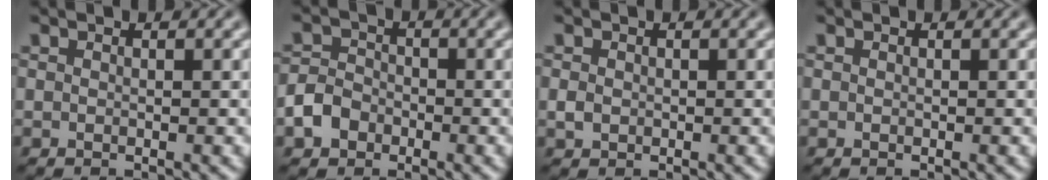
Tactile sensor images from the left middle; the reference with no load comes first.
{"total": 2.9, "force": [-1.4, 2.2, 1.2], "torque": [-0.022, 0.003, -0.032]}
{"total": 1.0, "force": [-0.1, 0.9, 0.5], "torque": [-0.010, -0.003, -0.003]}
{"total": 0.0}